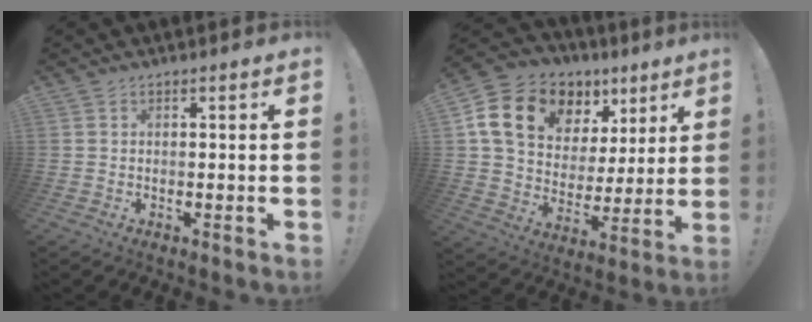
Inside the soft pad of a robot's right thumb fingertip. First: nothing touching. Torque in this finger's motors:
{"motor_torque": [2.47, 2.52, 0.47, 0.46, 0.13]}